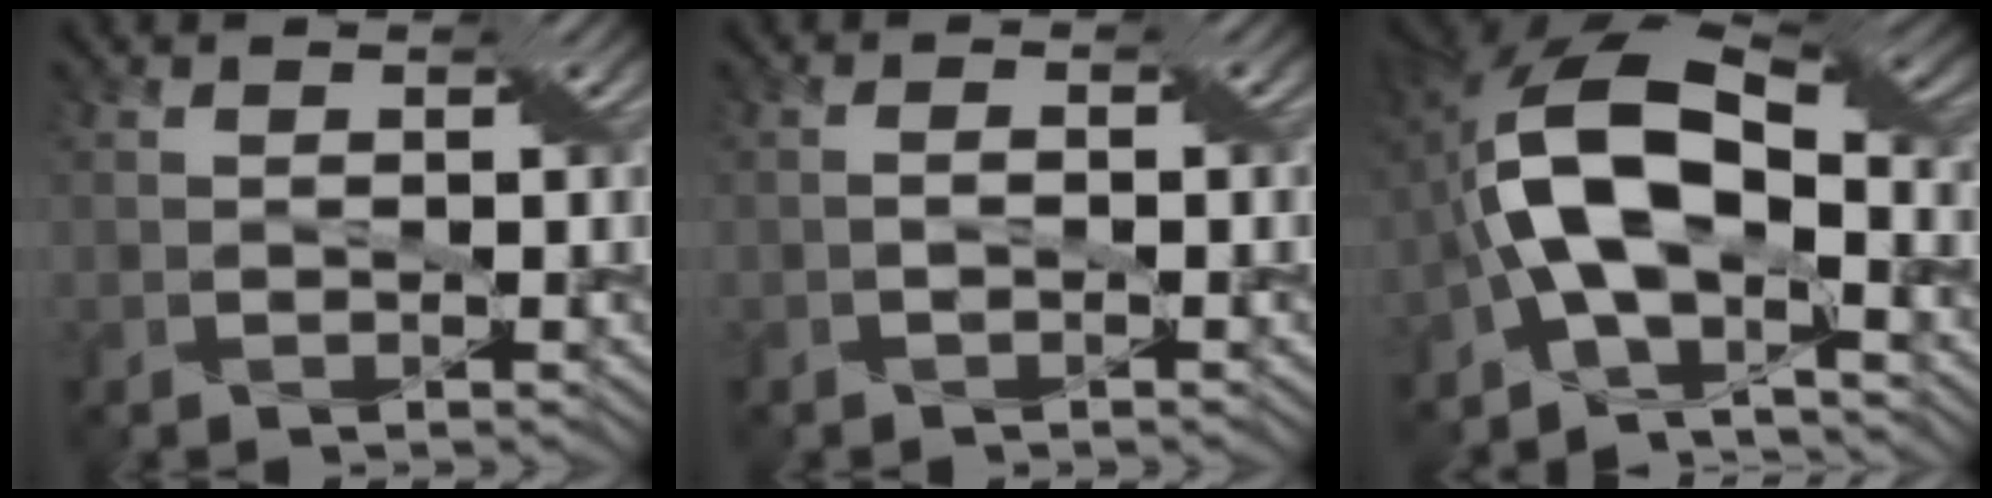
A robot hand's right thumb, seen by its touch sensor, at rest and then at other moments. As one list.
[{"total": 0.9, "force": [-0.6, -0.1, 0.7], "torque": [-0.013, 0.004, -0.016]}, {"total": 13.3, "force": [-2.8, 6.4, 11.3], "torque": [-0.195, 0.011, -0.069]}]